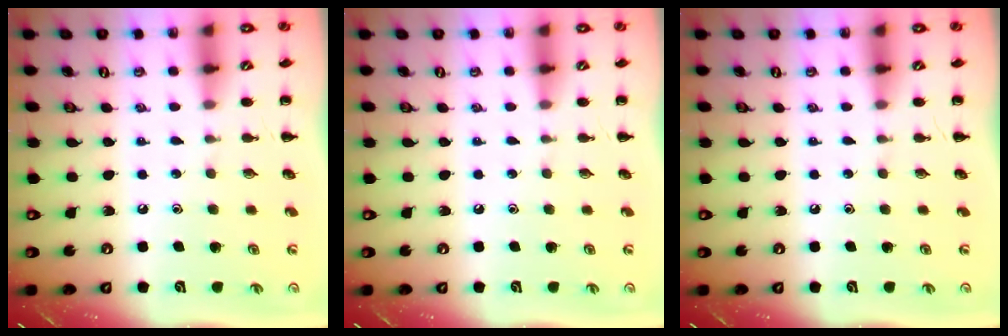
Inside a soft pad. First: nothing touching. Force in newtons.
{"total": 0.0}
{"total": 0.0}